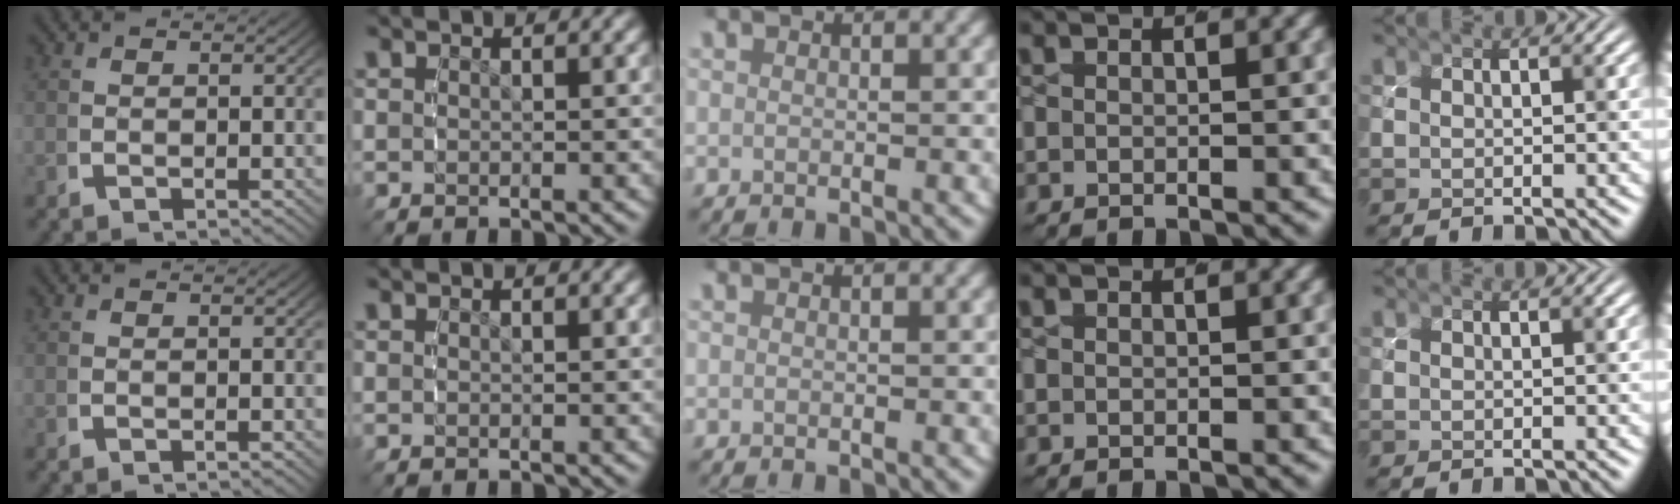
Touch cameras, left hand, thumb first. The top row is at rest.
{}